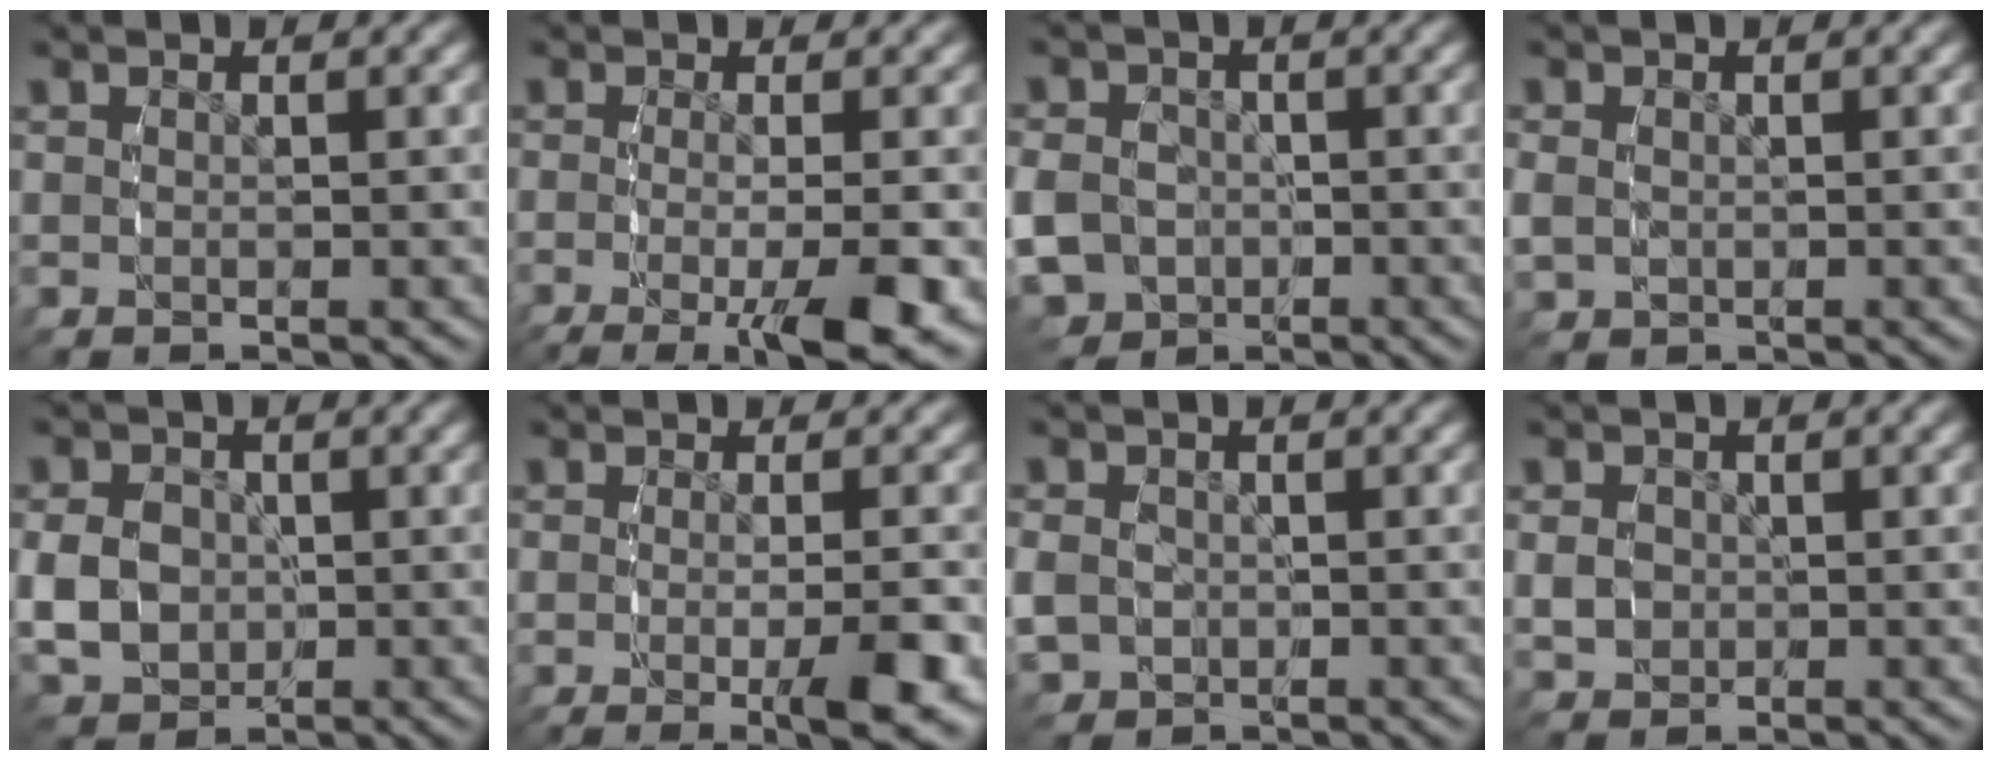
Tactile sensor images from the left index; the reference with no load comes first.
{"total": 5.8, "force": [-3.4, 1.2, 4.5], "torque": [-0.081, -0.023, -0.047]}
{"total": 9.3, "force": [-3.6, 8.1, 2.7], "torque": [-0.066, -0.045, -0.055]}
{"total": 1.9, "force": [-0.6, 1.8, 0.4], "torque": [-0.022, -0.011, -0.003]}
{"total": 5.3, "force": [-1.1, 4.6, 2.3], "torque": [-0.051, -0.021, -0.011]}
{"total": 3.8, "force": [-2.0, 0.1, 3.2], "torque": [-0.049, -0.005, -0.035]}
{"total": 4.4, "force": [-1.3, 4.0, 1.4], "torque": [-0.044, -0.029, -0.014]}
{"total": 1.6, "force": [-0.4, 1.5, 0.4], "torque": [-0.012, -0.006, -0.005]}